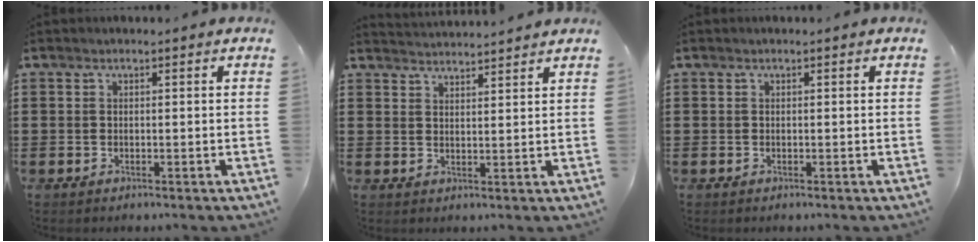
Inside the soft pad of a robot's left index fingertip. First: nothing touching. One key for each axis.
{"total": 2.7, "fx": 2.6, "fy": -0.4, "fz": -0.5, "tx": 0.000, "ty": -0.011, "tz": 0.049}
{"total": 0.0}